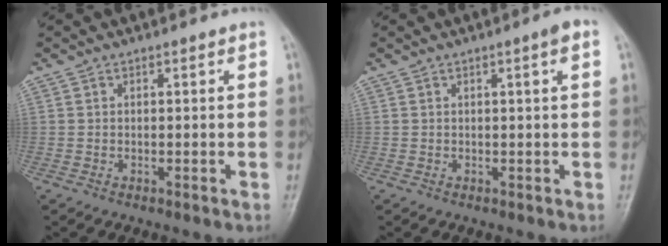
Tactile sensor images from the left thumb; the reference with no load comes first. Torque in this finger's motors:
{"motor_torque": [-0.03, 0.03, 0.03, -0.23, 0.03]}